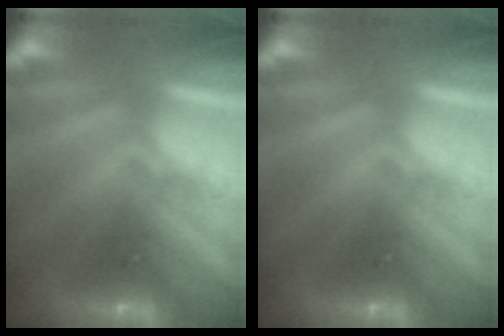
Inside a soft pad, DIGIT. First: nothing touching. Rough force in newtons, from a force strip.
{"total": 0.0}